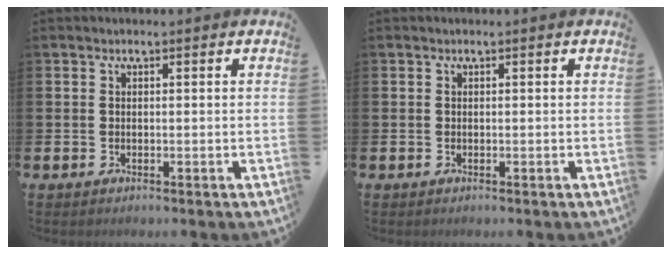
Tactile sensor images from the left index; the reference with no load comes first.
{"total": 0.0}